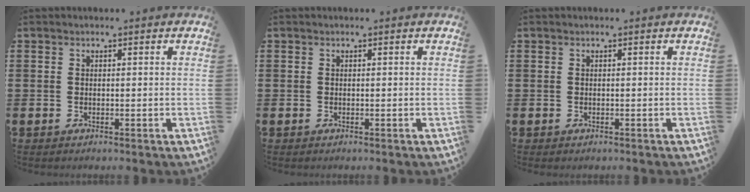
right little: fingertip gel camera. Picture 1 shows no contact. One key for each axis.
{"total": 0.0}
{"total": 0.0}